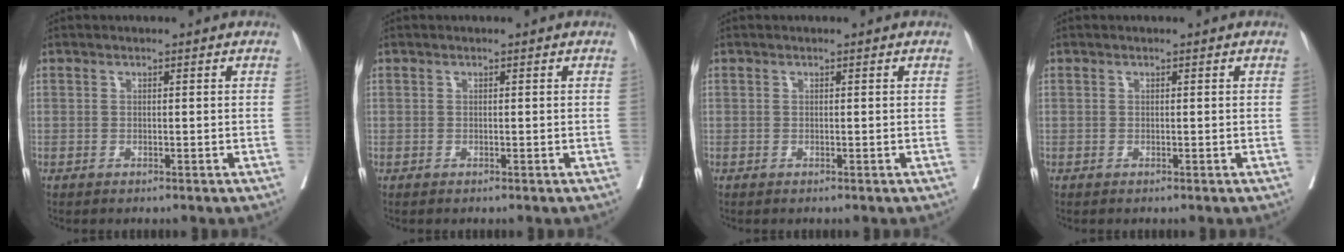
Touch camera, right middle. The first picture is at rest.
{"total": 0.0}
{"total": 0.0}
{"total": 0.0}